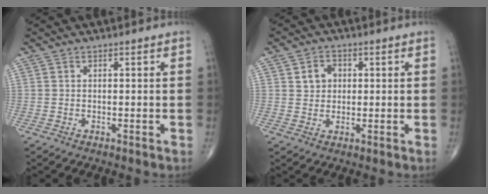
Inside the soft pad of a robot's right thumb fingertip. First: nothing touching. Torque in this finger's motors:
{"motor_torque": [-0.27, 0.26, -0.05, -0.06, 0.03]}